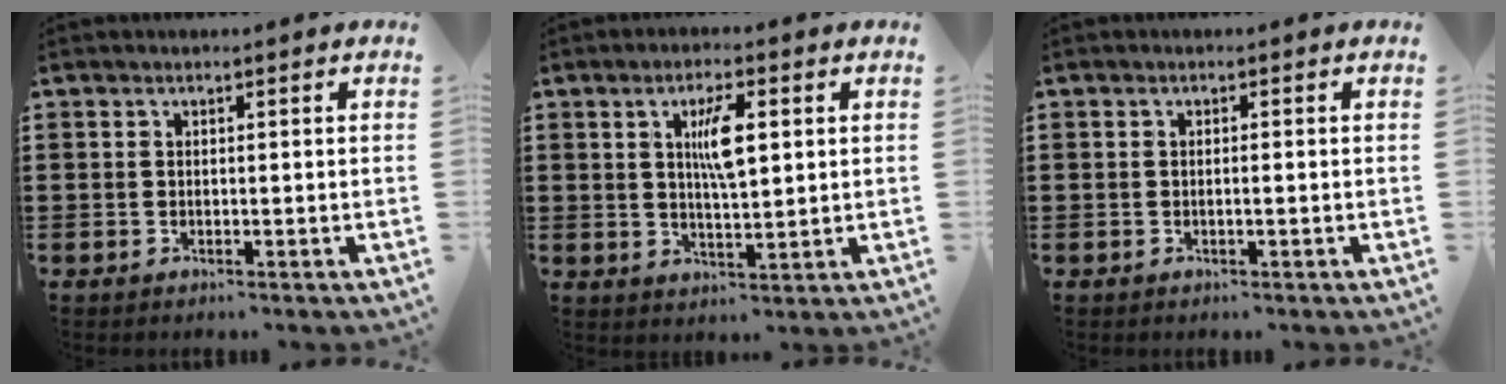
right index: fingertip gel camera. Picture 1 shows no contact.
{"total": 6.0, "force": [1.5, 1.7, 5.6], "torque": [-0.096, 0.001, 0.019]}
{"total": 0.7, "force": [-0.3, -0.1, 0.7], "torque": [-0.012, -0.005, -0.005]}